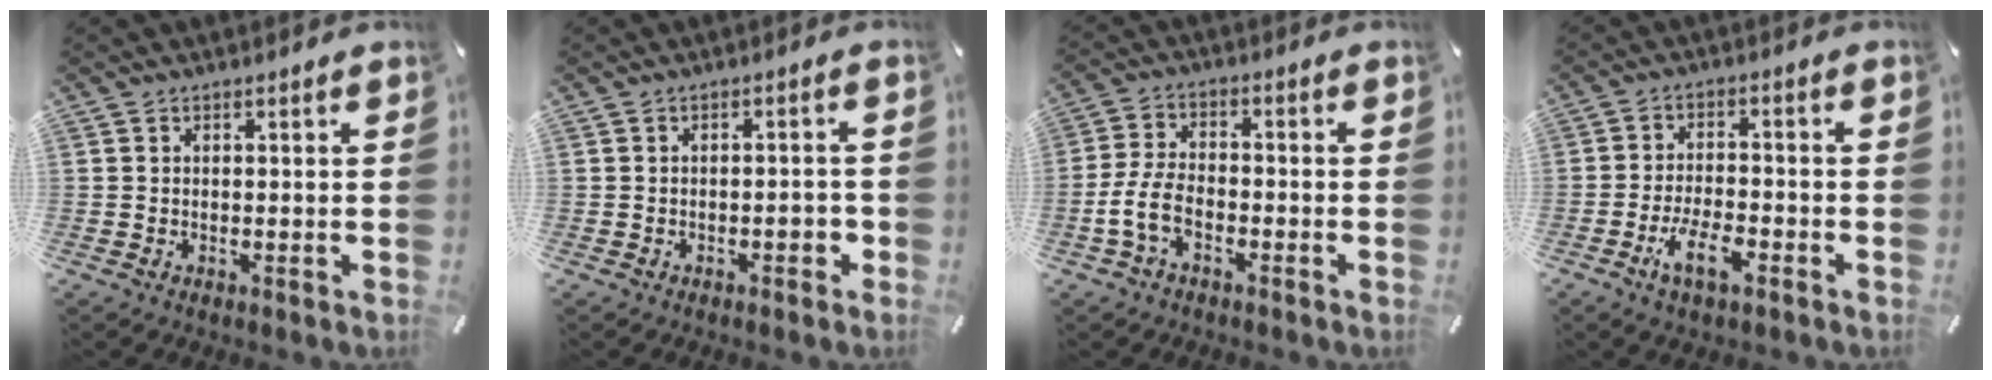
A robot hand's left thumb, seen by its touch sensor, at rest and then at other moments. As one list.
[{"total": 2.4, "force": [-1.4, 1.3, 1.6], "torque": [-0.028, 0.005, -0.026]}, {"total": 7.6, "force": [-3.5, 4.2, 5.3], "torque": [-0.123, 0.007, -0.067]}, {"total": 7.8, "force": [-4.0, 3.3, 5.7], "torque": [-0.113, 0.012, -0.072]}]